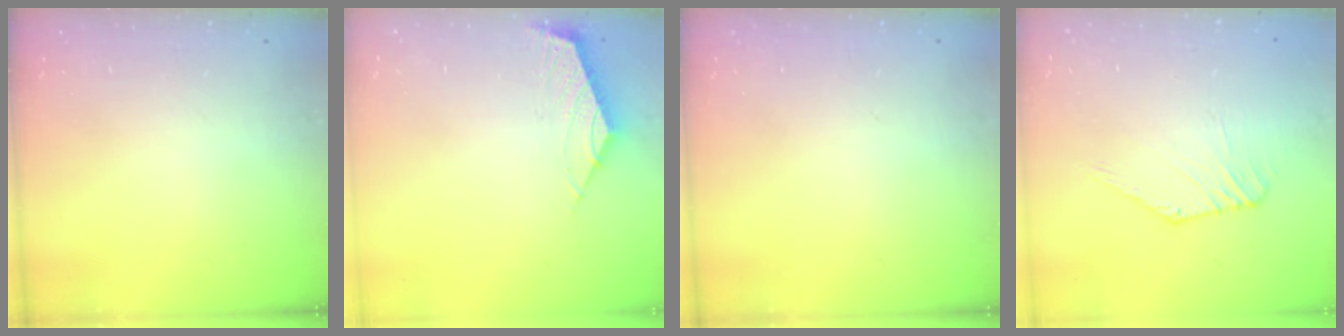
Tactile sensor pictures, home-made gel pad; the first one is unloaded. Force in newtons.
{"total": 2.5, "press": 2.4, "slide": 0.6}
{"total": 0.0}
{"total": 1.1, "press": 1.0, "slide": 0.3}